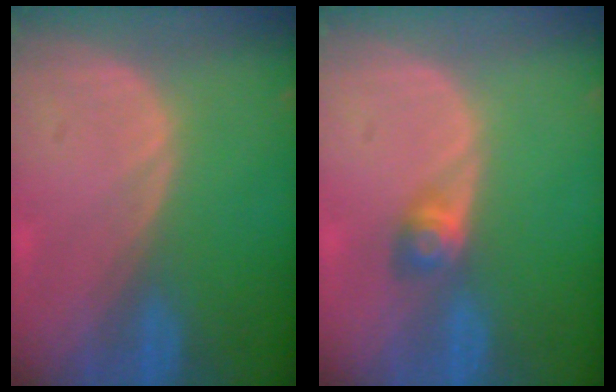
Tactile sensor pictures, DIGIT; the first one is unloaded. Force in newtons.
{"total": 2.8, "press": 2.6, "slide": 1.2}